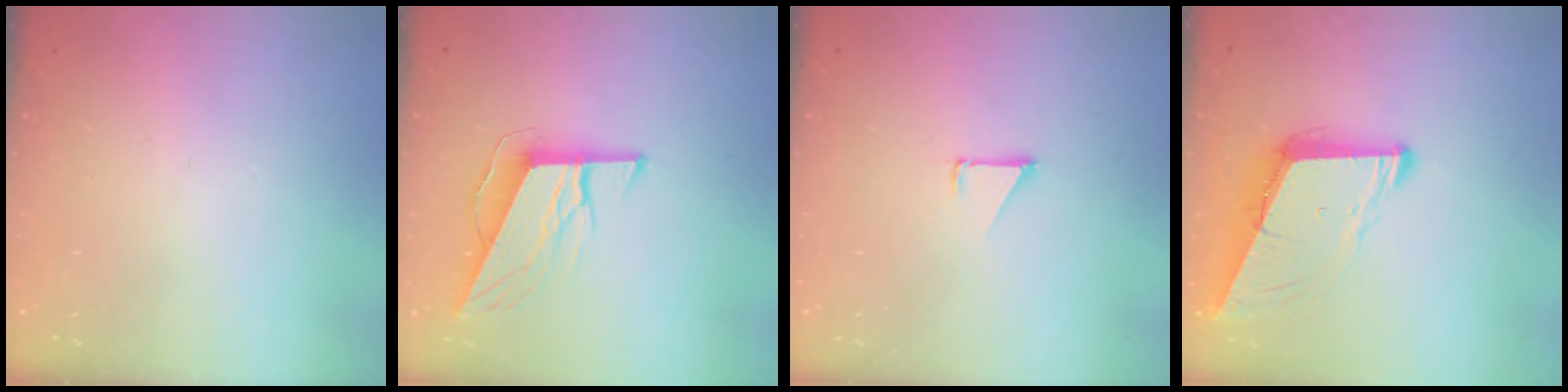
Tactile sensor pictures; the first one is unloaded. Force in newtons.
{"total": 9.9, "press": 9.5, "slide": 2.7}
{"total": 1.1, "press": 1.1, "slide": 0.1}
{"total": 8.9, "press": 8.0, "slide": 3.7}